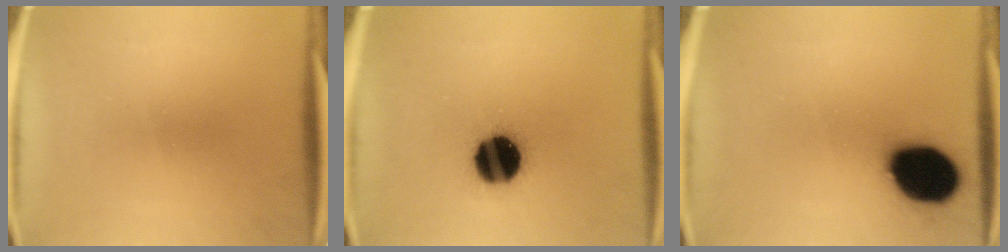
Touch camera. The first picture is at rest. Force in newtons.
{"total": 15.3}
{"total": 18.7}